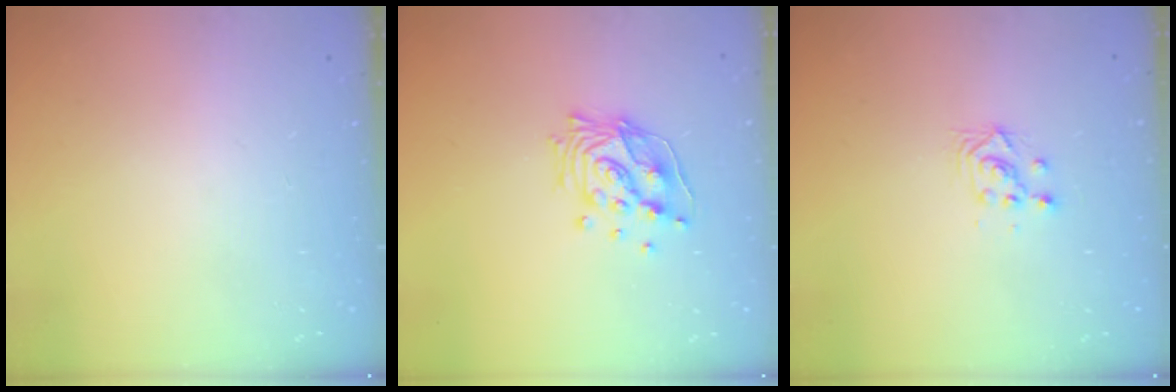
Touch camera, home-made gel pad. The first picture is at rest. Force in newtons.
{"total": 13.4, "press": 13.4, "slide": 1.6}
{"total": 3.0, "press": 3.0, "slide": 0.1}